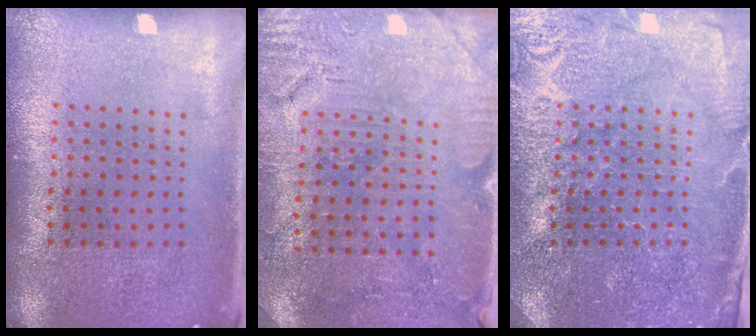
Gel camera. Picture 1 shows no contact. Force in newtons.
{"total": 3.0, "press": 2.9, "slide": 0.6}
{"total": 3.7, "press": 3.6, "slide": 0.9}